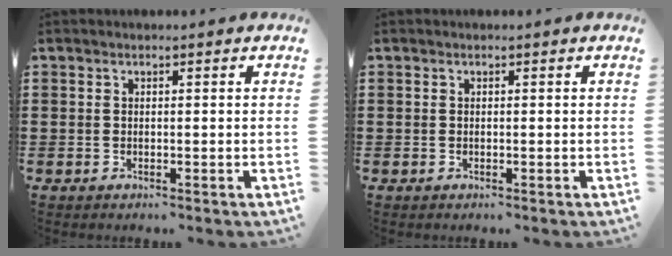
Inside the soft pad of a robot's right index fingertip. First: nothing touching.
{"total": 0.0}